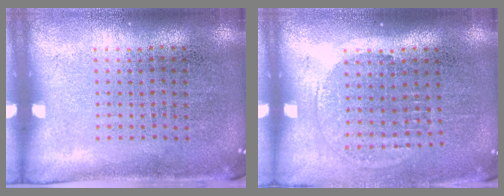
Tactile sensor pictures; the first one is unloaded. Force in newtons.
{"total": 1.3, "press": 1.2, "slide": 0.6}